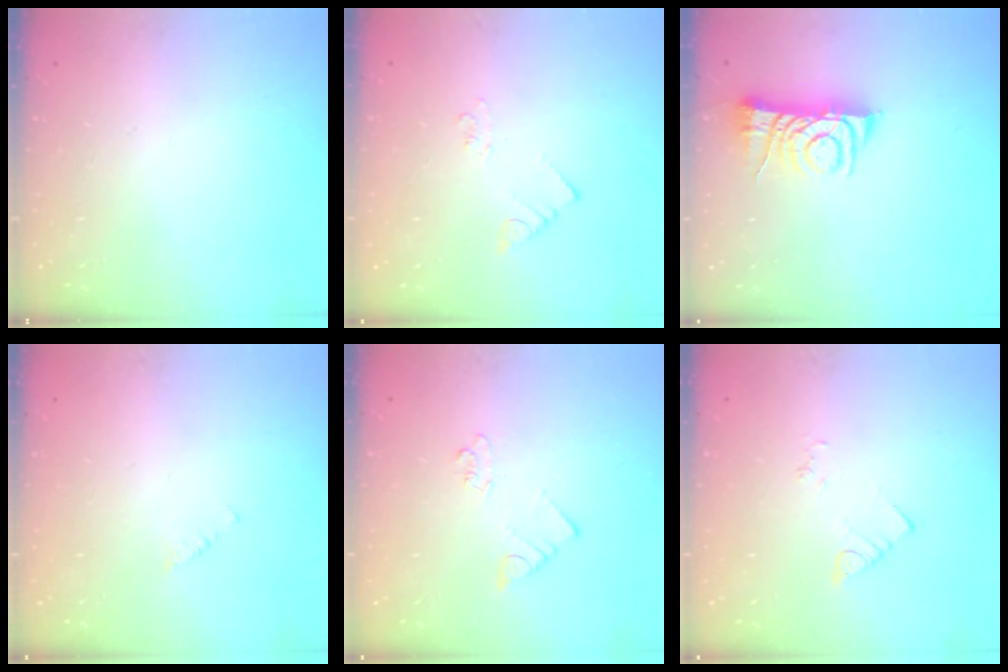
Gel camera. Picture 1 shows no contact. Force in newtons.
{"total": 1.9, "press": 1.9, "slide": 0.3}
{"total": 7.5, "press": 7.4, "slide": 1.0}
{"total": 2.4, "press": 2.4, "slide": 0.4}
{"total": 2.0, "press": 2.0, "slide": 0.2}
{"total": 2.4, "press": 2.3, "slide": 0.4}